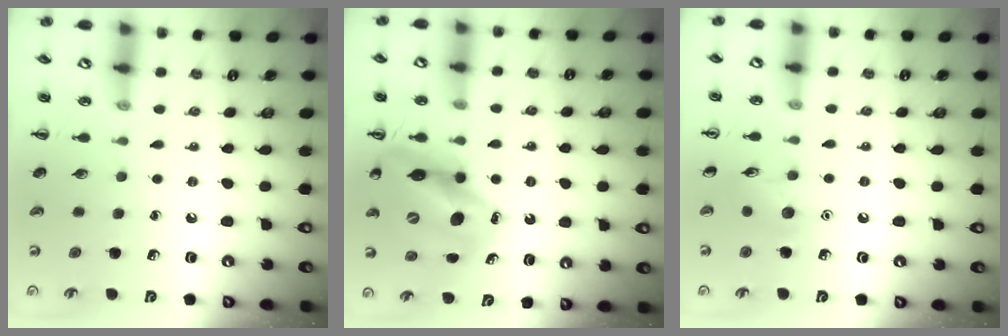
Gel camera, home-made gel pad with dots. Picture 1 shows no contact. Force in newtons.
{"total": 13.7, "press": 13.1, "slide": 4.2}
{"total": 6.7, "press": 6.5, "slide": 1.4}